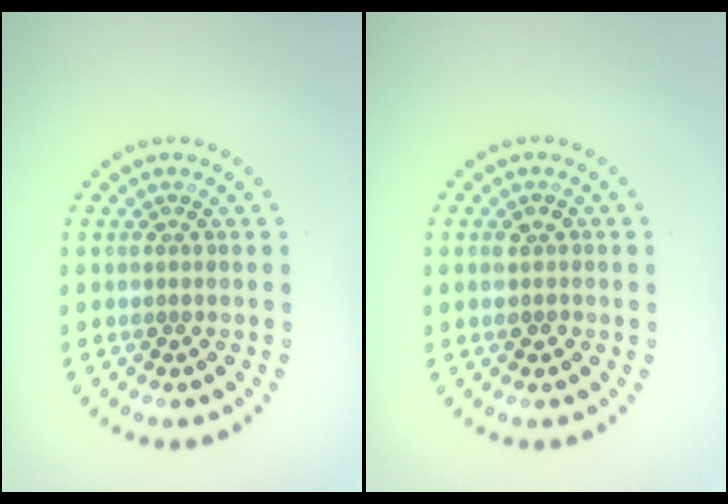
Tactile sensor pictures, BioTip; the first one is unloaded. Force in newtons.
{"total": 1.5, "press": 1.5, "slide": 0.4}